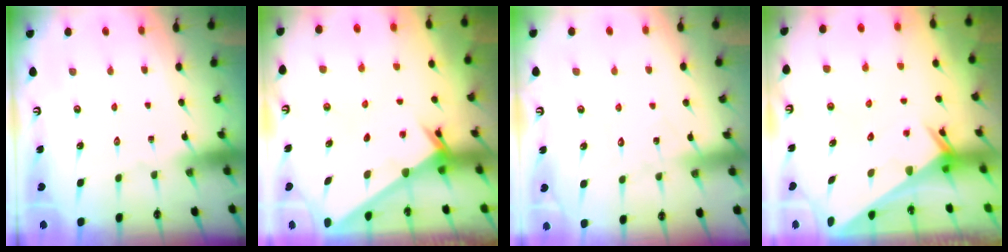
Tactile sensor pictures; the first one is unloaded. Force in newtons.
{"total": 2.6, "press": 2.6, "slide": 0.2}
{"total": 6.3, "press": 6.3, "slide": 0.6}
{"total": 2.7, "press": 2.7, "slide": 0.1}